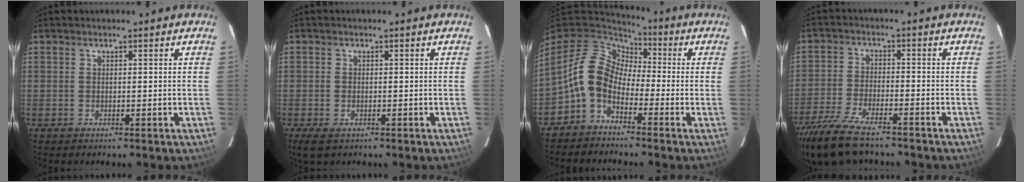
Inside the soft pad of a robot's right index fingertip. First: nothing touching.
{"total": 3.1, "force": [-1.8, 1.5, 2.0], "torque": [-0.045, -0.011, -0.033]}
{"total": 10.0, "force": [-3.2, 7.3, 6.0], "torque": [-0.122, 0.019, -0.080]}
{"total": 13.7, "force": [-11.0, 3.8, 7.2], "torque": [-0.170, -0.033, -0.206]}